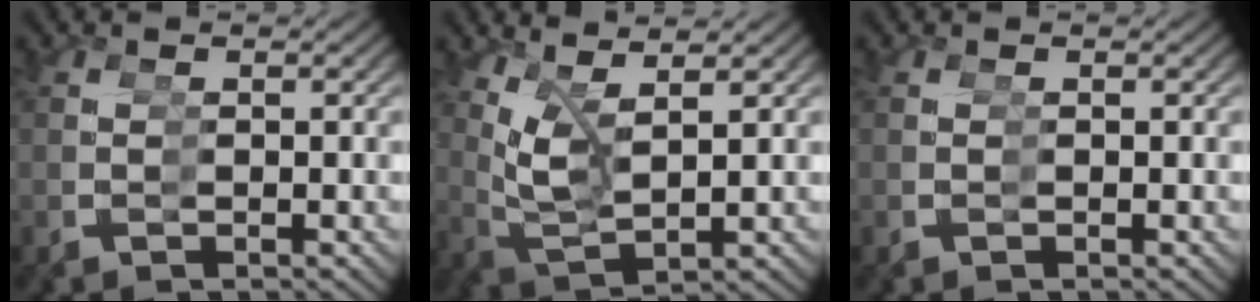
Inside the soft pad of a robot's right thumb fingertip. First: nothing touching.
{"total": 5.0, "force": [1.8, 2.7, 3.9], "torque": [-0.086, -0.012, 0.042]}
{"total": 0.0}